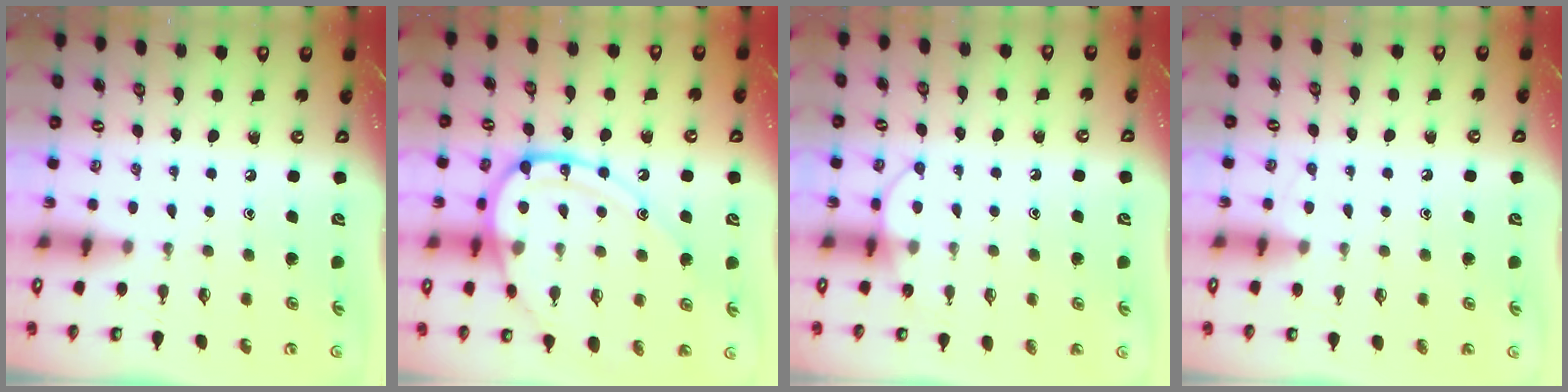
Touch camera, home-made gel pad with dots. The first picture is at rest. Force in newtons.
{"total": 15.8, "press": 15.7, "slide": 1.4}
{"total": 6.5, "press": 6.4, "slide": 0.6}
{"total": 2.4, "press": 2.4, "slide": 0.3}